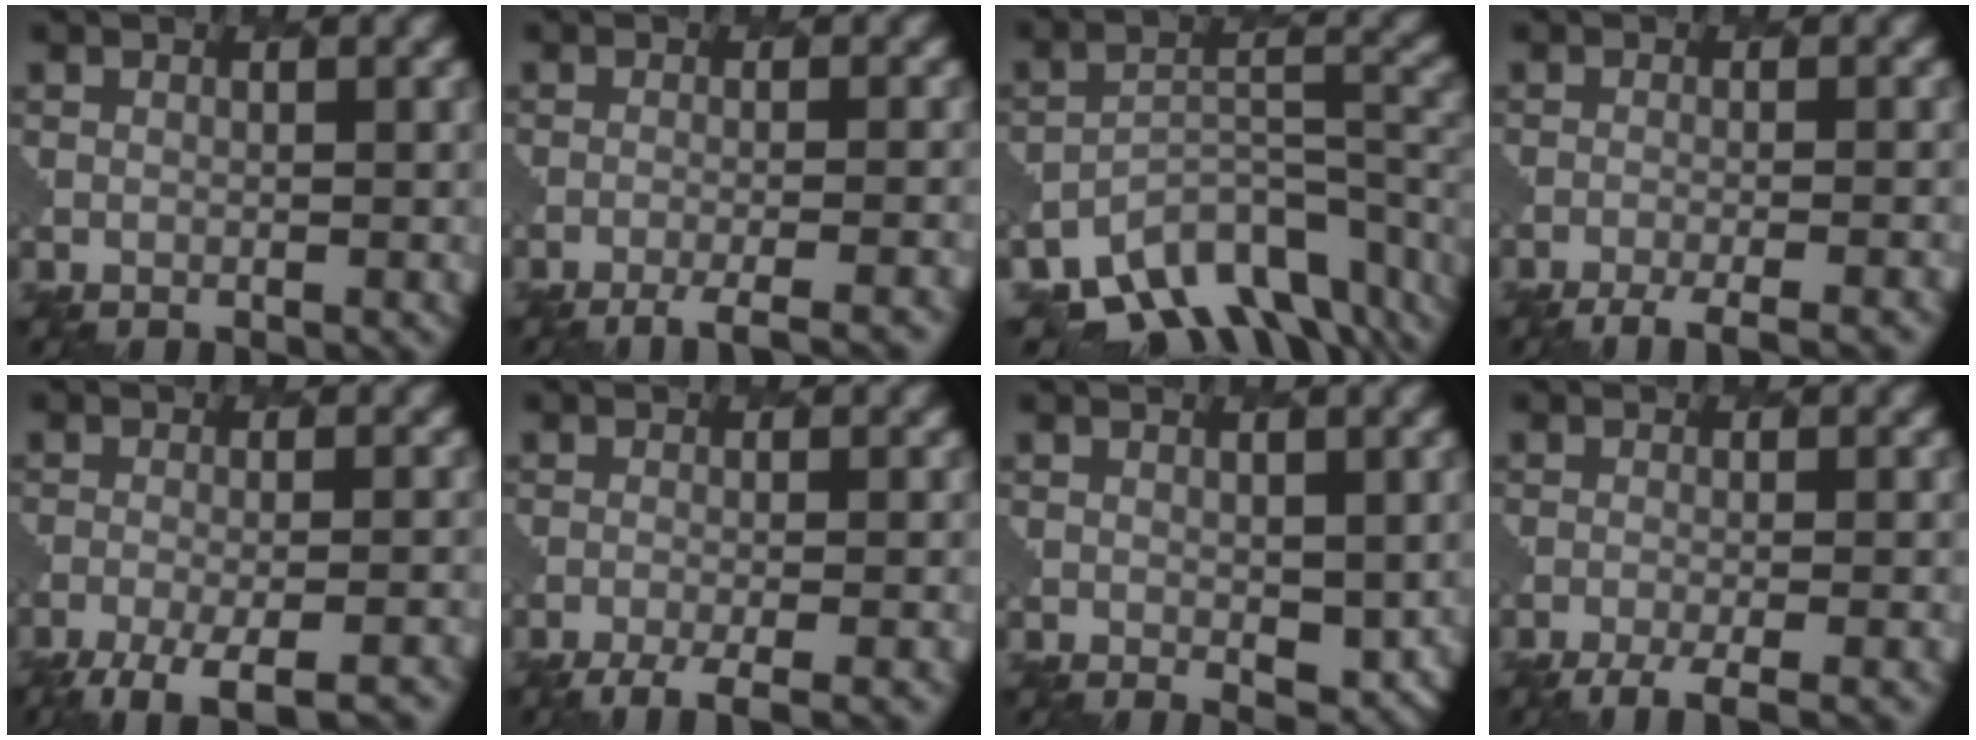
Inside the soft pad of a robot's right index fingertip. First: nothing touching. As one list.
[{"total": 4.7, "force": [-3.7, 0.9, 2.9], "torque": [-0.034, -0.002, -0.059]}, {"total": 9.9, "force": [-7.5, 4.4, 4.7], "torque": [-0.068, -0.012, -0.122]}, {"total": 4.6, "force": [-3.6, 0.9, 2.7], "torque": [-0.033, -0.005, -0.060]}, {"total": 8.0, "force": [-6.0, 2.1, 4.8], "torque": [-0.075, -0.019, -0.088]}, {"total": 4.4, "force": [-3.2, 0.9, 3.0], "torque": [-0.037, -0.003, -0.057]}, {"total": 2.4, "force": [0.1, 1.5, 1.8], "torque": [-0.027, -0.010, 0.007]}, {"total": 4.3, "force": [-3.1, 0.9, 2.9], "torque": [-0.037, -0.002, -0.056]}]